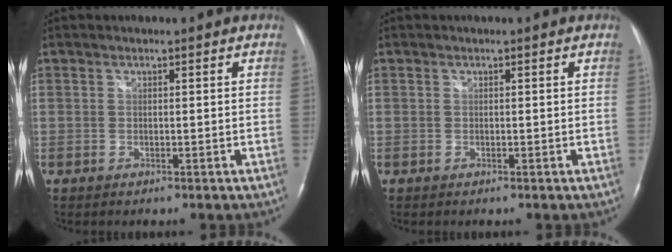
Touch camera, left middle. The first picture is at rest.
{"total": 0.0}